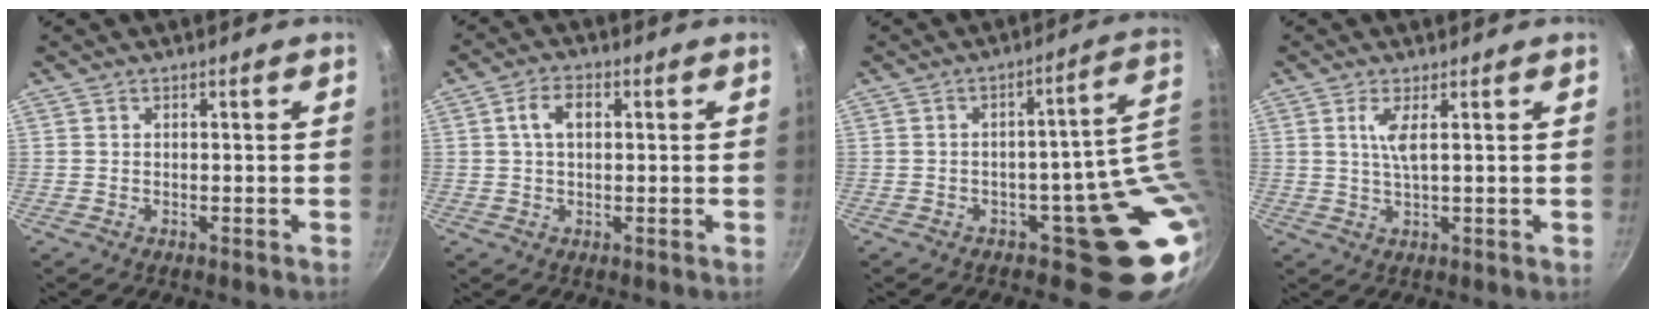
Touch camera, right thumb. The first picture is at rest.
{"total": 5.1, "force": [1.1, 3.0, 4.0], "torque": [-0.063, 0.010, 0.015]}
{"total": 12.9, "force": [1.4, 7.2, 10.6], "torque": [-0.060, 0.002, 0.033]}
{"total": 3.5, "force": [1.1, 0.5, 3.3], "torque": [-0.072, -0.008, 0.024]}